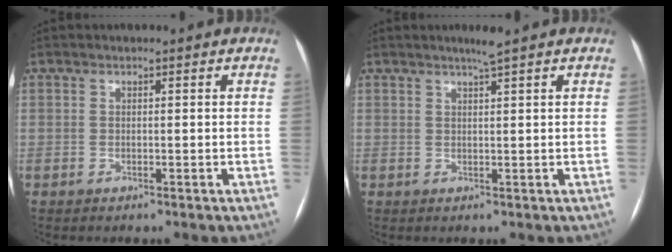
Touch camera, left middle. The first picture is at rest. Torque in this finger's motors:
{"motor_torque": [0.04, -0.02, -0.01, 0.00]}